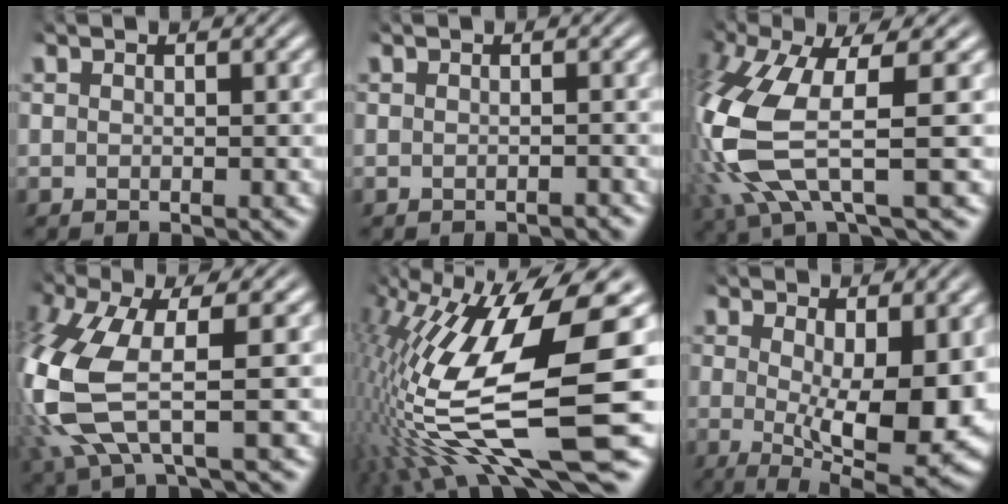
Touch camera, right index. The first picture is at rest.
{"total": 0.9, "force": [-0.9, 0.2, 0.1], "torque": [-0.001, 0.000, -0.016]}
{"total": 9.6, "force": [-1.5, 5.2, 7.9], "torque": [-0.220, -0.035, -0.010]}
{"total": 8.7, "force": [-1.3, 5.2, 6.9], "torque": [-0.200, -0.030, -0.010]}
{"total": 16.3, "force": [-3.5, 7.1, 14.3], "torque": [-0.238, -0.028, -0.043]}
{"total": 7.8, "force": [0.2, 2.3, 7.4], "torque": [-0.101, -0.022, 0.007]}